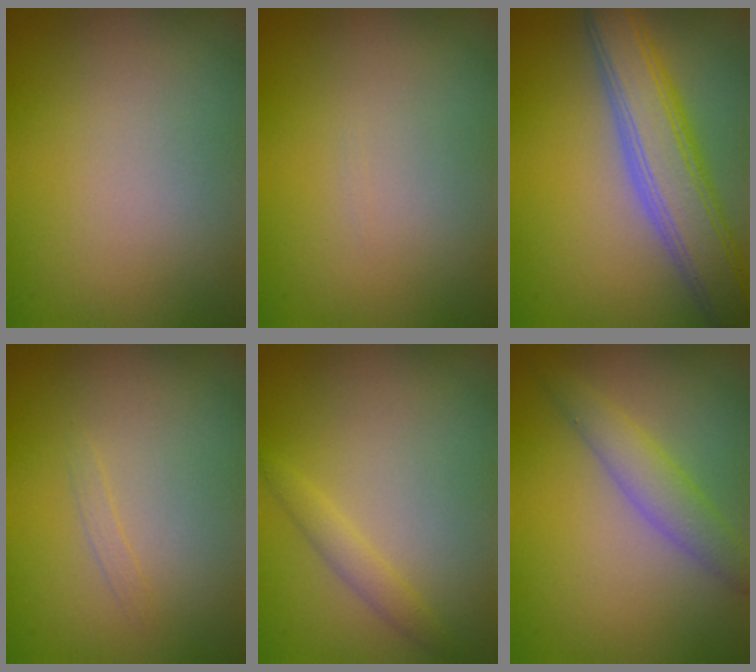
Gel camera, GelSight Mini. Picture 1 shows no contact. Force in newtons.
{"total": 0.0}
{"total": 6.6, "press": 6.6, "slide": 0.4}
{"total": 0.6, "press": 0.6, "slide": 0.0}
{"total": 1.5, "press": 1.5, "slide": 0.1}
{"total": 2.8, "press": 2.8, "slide": 0.1}